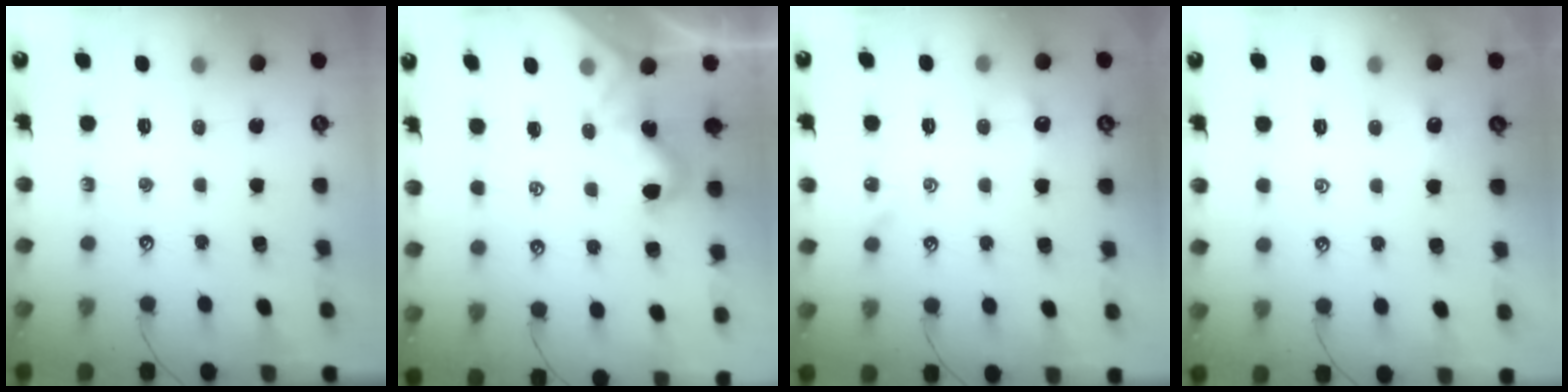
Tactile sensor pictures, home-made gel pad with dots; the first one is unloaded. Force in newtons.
{"total": 1.7, "press": 1.6, "slide": 0.4}
{"total": 2.4, "press": 2.4, "slide": 0.6}
{"total": 1.1, "press": 1.1, "slide": 0.3}